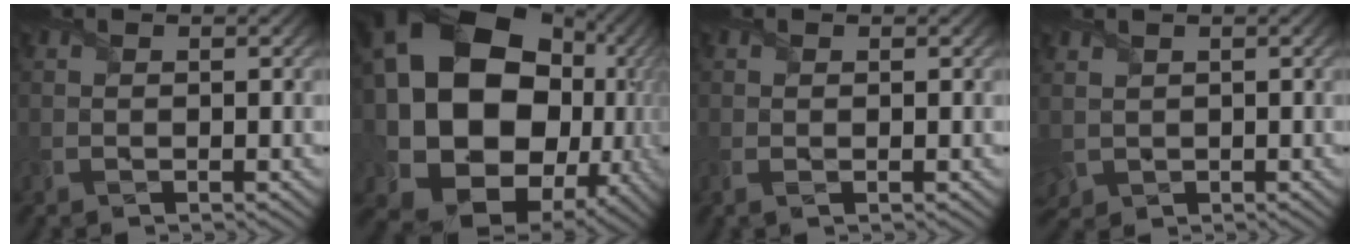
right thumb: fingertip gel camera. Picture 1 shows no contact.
{"total": 21.5, "force": [0.5, 16.8, 13.3], "torque": [-0.295, -0.070, 0.052]}
{"total": 0.9, "force": [0.0, 0.5, 0.7], "torque": [-0.018, 0.000, 0.001]}
{"total": 2.3, "force": [0.7, 2.1, 0.7], "torque": [-0.040, -0.003, 0.014]}